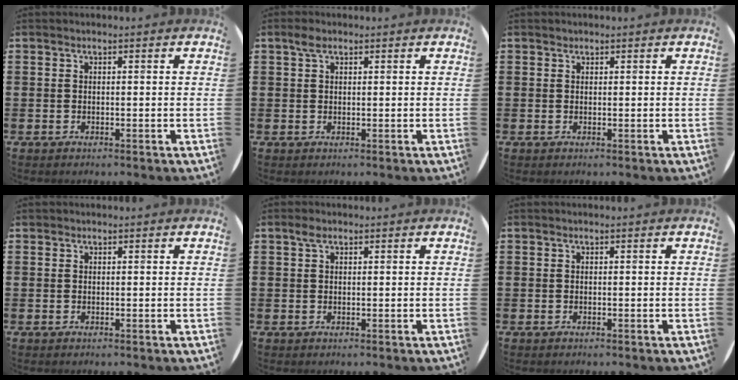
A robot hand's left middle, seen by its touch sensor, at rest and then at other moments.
{"total": 1.6, "force": [1.0, 0.9, 0.9], "torque": [-0.012, 0.003, 0.015]}
{"total": 0.0}
{"total": 0.0}
{"total": 1.3, "force": [0.8, 0.7, 0.7], "torque": [-0.009, 0.003, 0.012]}
{"total": 0.0}